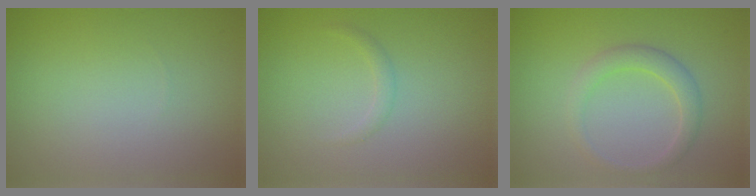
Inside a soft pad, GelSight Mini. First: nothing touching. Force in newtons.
{"total": 0.8, "press": 0.8, "slide": 0.1}
{"total": 2.2, "press": 2.2, "slide": 0.2}